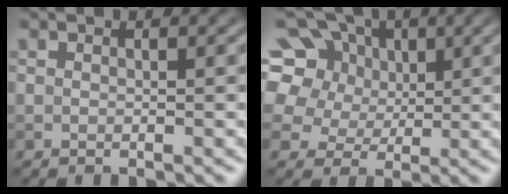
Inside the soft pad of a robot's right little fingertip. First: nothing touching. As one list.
[{"total": 13.7, "force": [5.6, 10.5, 6.7], "torque": [-0.156, 0.040, 0.093]}]